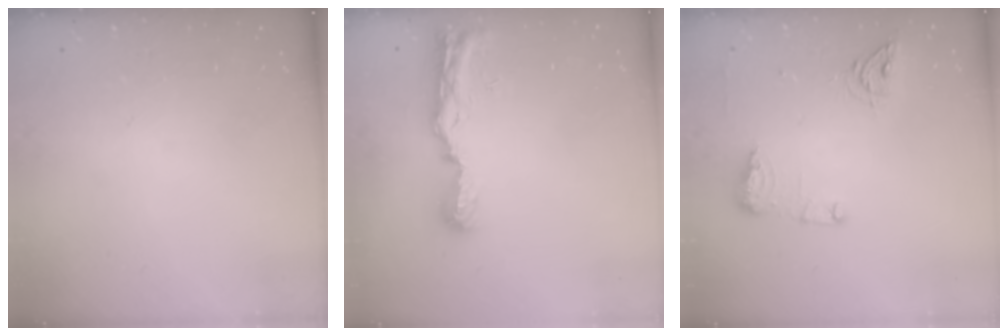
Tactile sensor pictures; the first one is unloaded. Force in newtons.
{"total": 8.8, "press": 8.8, "slide": 1.0}
{"total": 11.7, "press": 11.5, "slide": 2.3}